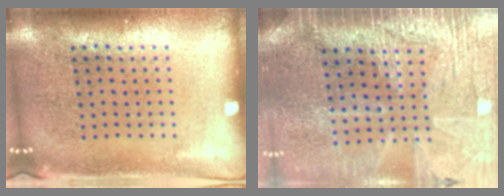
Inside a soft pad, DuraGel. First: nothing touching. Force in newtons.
{"total": 3.4, "press": 3.2, "slide": 1.1}